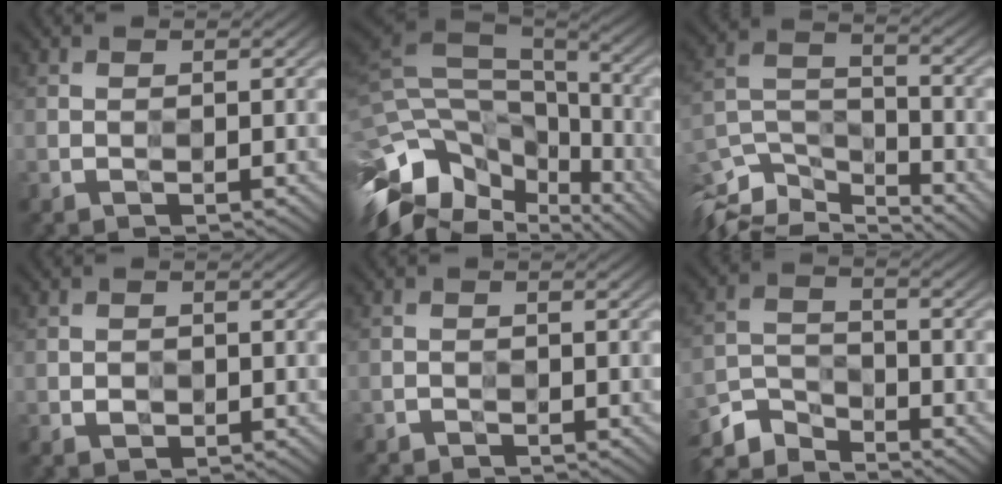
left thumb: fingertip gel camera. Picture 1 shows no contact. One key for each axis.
{"total": 14.5, "fx": -7.4, "fy": 8.0, "fz": 9.5, "tx": -0.244, "ty": -0.022, "tz": -0.118}
{"total": 11.5, "fx": -9.6, "fy": 3.6, "fz": 5.3, "tx": -0.129, "ty": -0.011, "tz": -0.173}
{"total": 0.9, "fx": -0.3, "fy": 0.8, "fz": 0.4, "tx": -0.007, "ty": -0.002, "tz": -0.007}
{"total": 1.3, "fx": -1.3, "fy": 0.2, "fz": 0.0, "tx": 0.000, "ty": -0.004, "tz": -0.028}
{"total": 6.5, "fx": -5.8, "fy": 2.1, "fz": 2.1, "tx": -0.048, "ty": -0.008, "tz": -0.129}